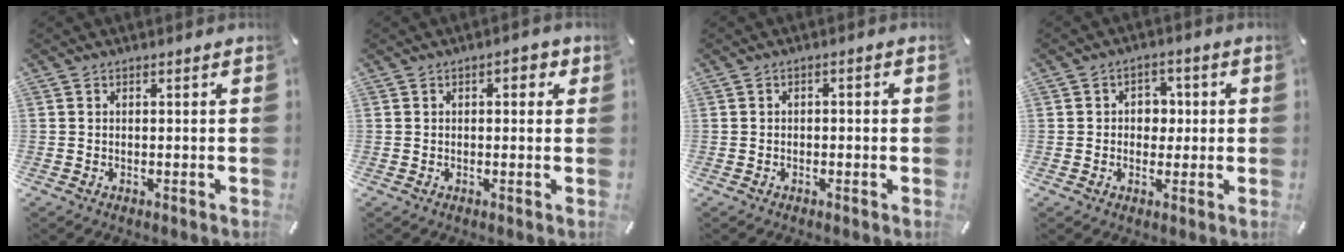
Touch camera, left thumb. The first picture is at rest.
{"total": 2.5, "force": [0.4, 1.5, 1.9], "torque": [-0.023, 0.004, 0.002]}
{"total": 1.2, "force": [-0.8, 0.6, 0.7], "torque": [-0.014, 0.004, -0.018]}
{"total": 5.3, "force": [0.1, 4.6, 2.7], "torque": [-0.036, 0.003, -0.004]}